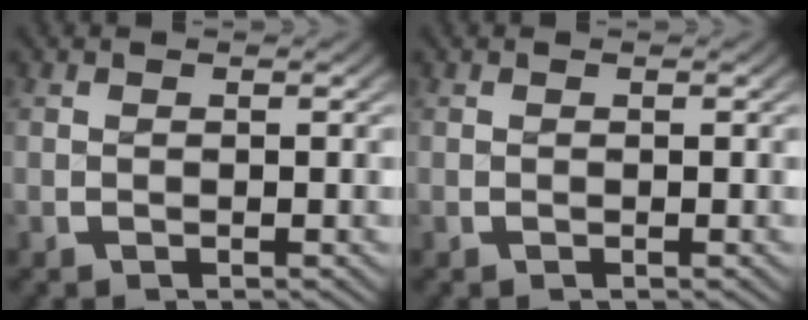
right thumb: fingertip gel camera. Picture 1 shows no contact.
{"total": 0.0}